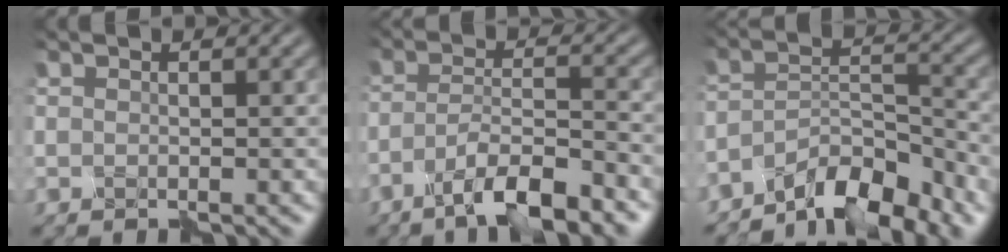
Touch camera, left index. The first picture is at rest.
{"total": 6.9, "force": [-4.6, 1.4, 4.9], "torque": [-0.081, 0.004, -0.085]}
{"total": 7.0, "force": [-5.5, 2.1, 3.8], "torque": [-0.056, 0.007, -0.099]}